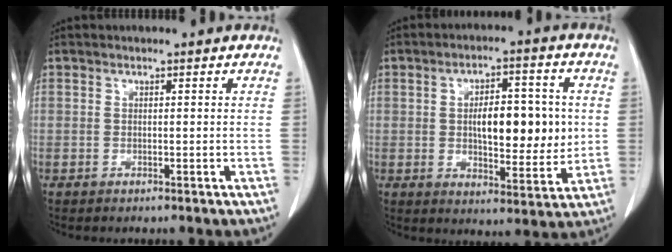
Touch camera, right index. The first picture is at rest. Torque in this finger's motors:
{"motor_torque": [0.99, -0.52, 0.54, 0.12]}